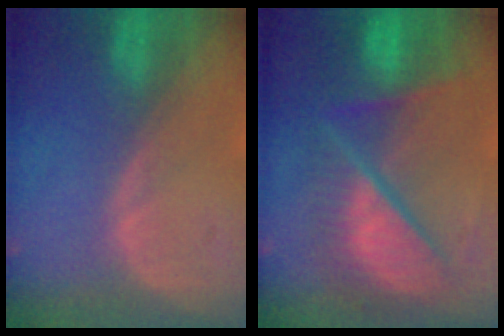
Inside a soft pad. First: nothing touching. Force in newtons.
{"total": 11.0, "press": 10.9, "slide": 1.1}